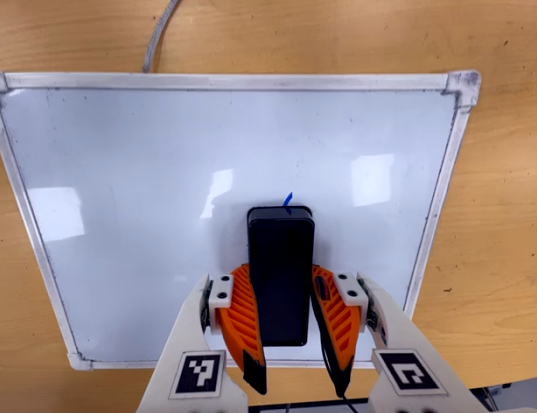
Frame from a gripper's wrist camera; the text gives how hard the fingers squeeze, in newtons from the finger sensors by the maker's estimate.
{"total": 10.8, "left": 10.2, "right": 11.4}